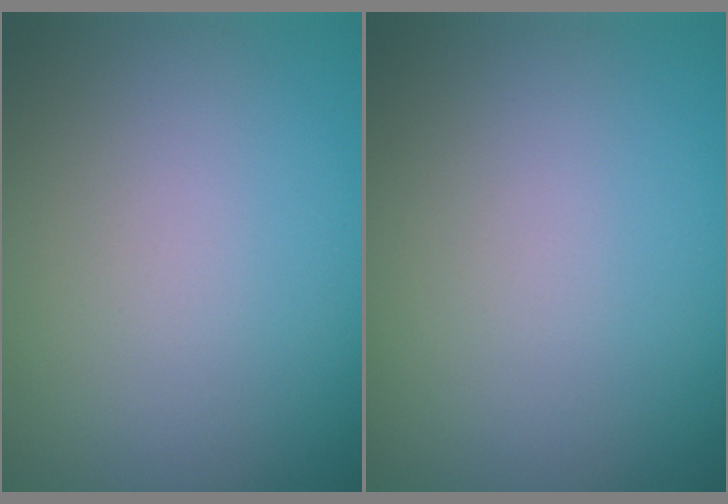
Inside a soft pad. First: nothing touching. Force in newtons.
{"total": 0.0}